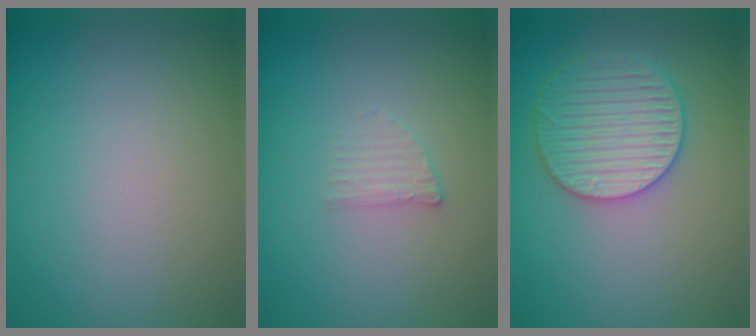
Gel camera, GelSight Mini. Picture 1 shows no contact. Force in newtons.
{"total": 1.2, "press": 1.2, "slide": 0.3}
{"total": 4.1, "press": 3.8, "slide": 1.4}